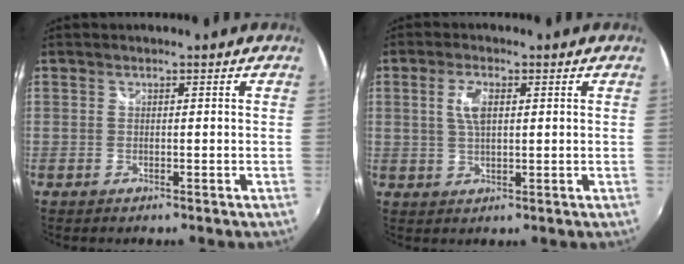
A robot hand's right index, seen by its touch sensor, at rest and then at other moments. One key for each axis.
{"total": 4.5, "fx": 1.1, "fy": 2.0, "fz": 3.8, "tx": -0.074, "ty": 0.004, "tz": 0.021}